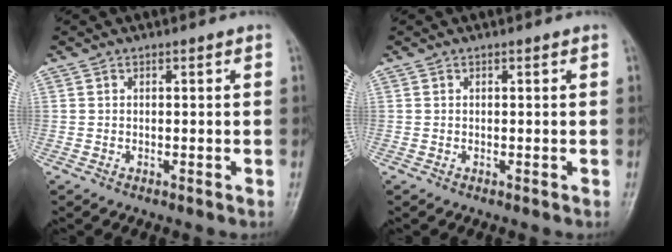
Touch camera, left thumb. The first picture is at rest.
{"total": 0.0}